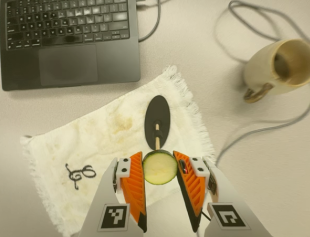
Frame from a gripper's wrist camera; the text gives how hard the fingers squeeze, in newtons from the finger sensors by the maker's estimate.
{"total": 10.3, "left": 10.2, "right": 10.4}